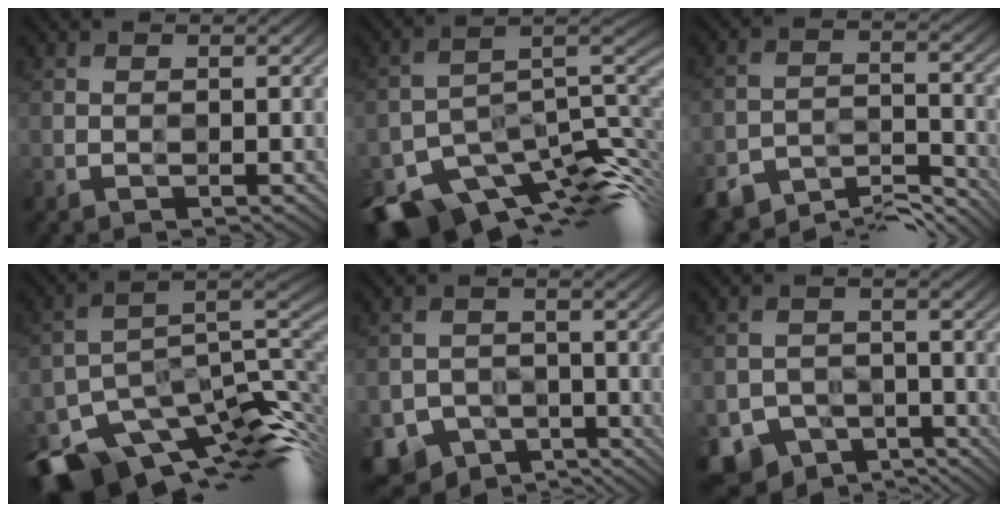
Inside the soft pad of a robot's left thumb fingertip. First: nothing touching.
{"total": 13.4, "force": [-9.1, 5.6, 8.0], "torque": [-0.151, -0.015, -0.145]}
{"total": 8.1, "force": [-7.8, 1.7, 1.6], "torque": [-0.031, -0.002, -0.142]}
{"total": 14.2, "force": [-8.6, 6.5, 9.1], "torque": [-0.177, -0.021, -0.139]}
{"total": 6.5, "force": [-5.0, 4.0, 1.0], "torque": [-0.012, -0.010, -0.085]}
{"total": 7.1, "force": [-5.8, 4.0, 0.9], "torque": [-0.007, -0.009, -0.097]}